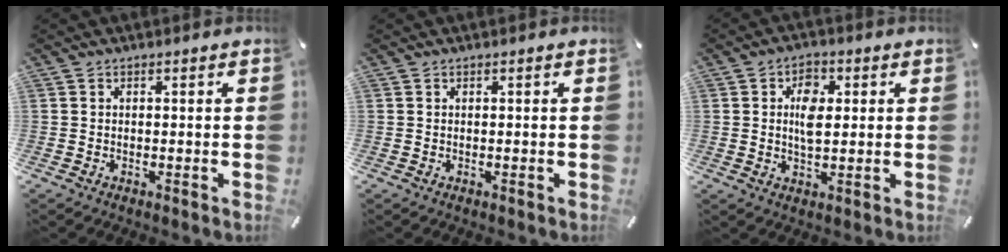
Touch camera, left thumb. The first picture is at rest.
{"total": 0.0}
{"total": 6.8, "force": [1.2, 4.1, 5.2], "torque": [-0.076, -0.001, 0.015]}